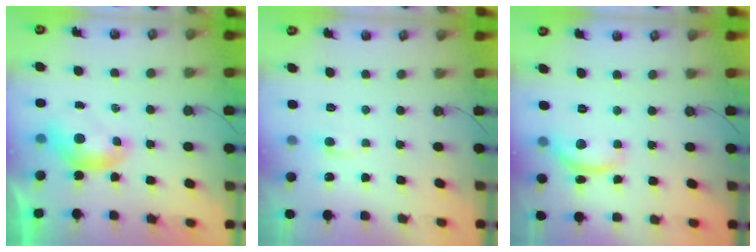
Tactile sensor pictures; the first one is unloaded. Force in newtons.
{"total": 1.8, "press": 1.7, "slide": 0.5}
{"total": 6.1, "press": 6.0, "slide": 0.6}